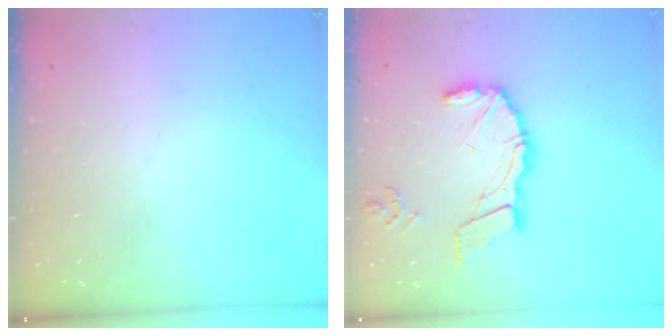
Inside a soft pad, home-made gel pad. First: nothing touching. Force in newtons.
{"total": 13.8, "press": 13.7, "slide": 1.9}